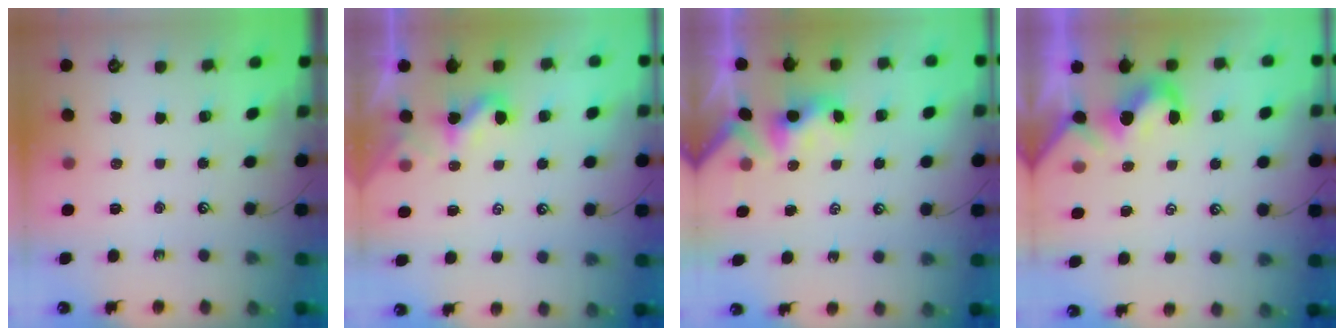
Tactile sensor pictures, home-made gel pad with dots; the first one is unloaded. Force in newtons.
{"total": 2.1, "press": 2.1, "slide": 0.2}
{"total": 2.9, "press": 2.9, "slide": 0.6}
{"total": 0.0}